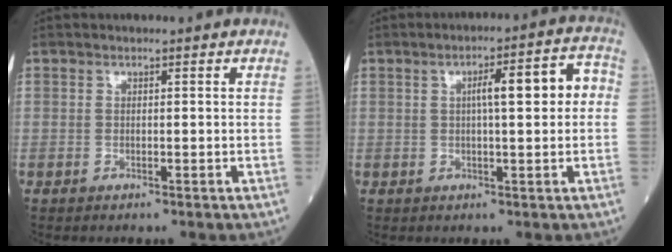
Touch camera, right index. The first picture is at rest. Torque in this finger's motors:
{"motor_torque": [1.13, 0.25, 0.16, 0.10]}